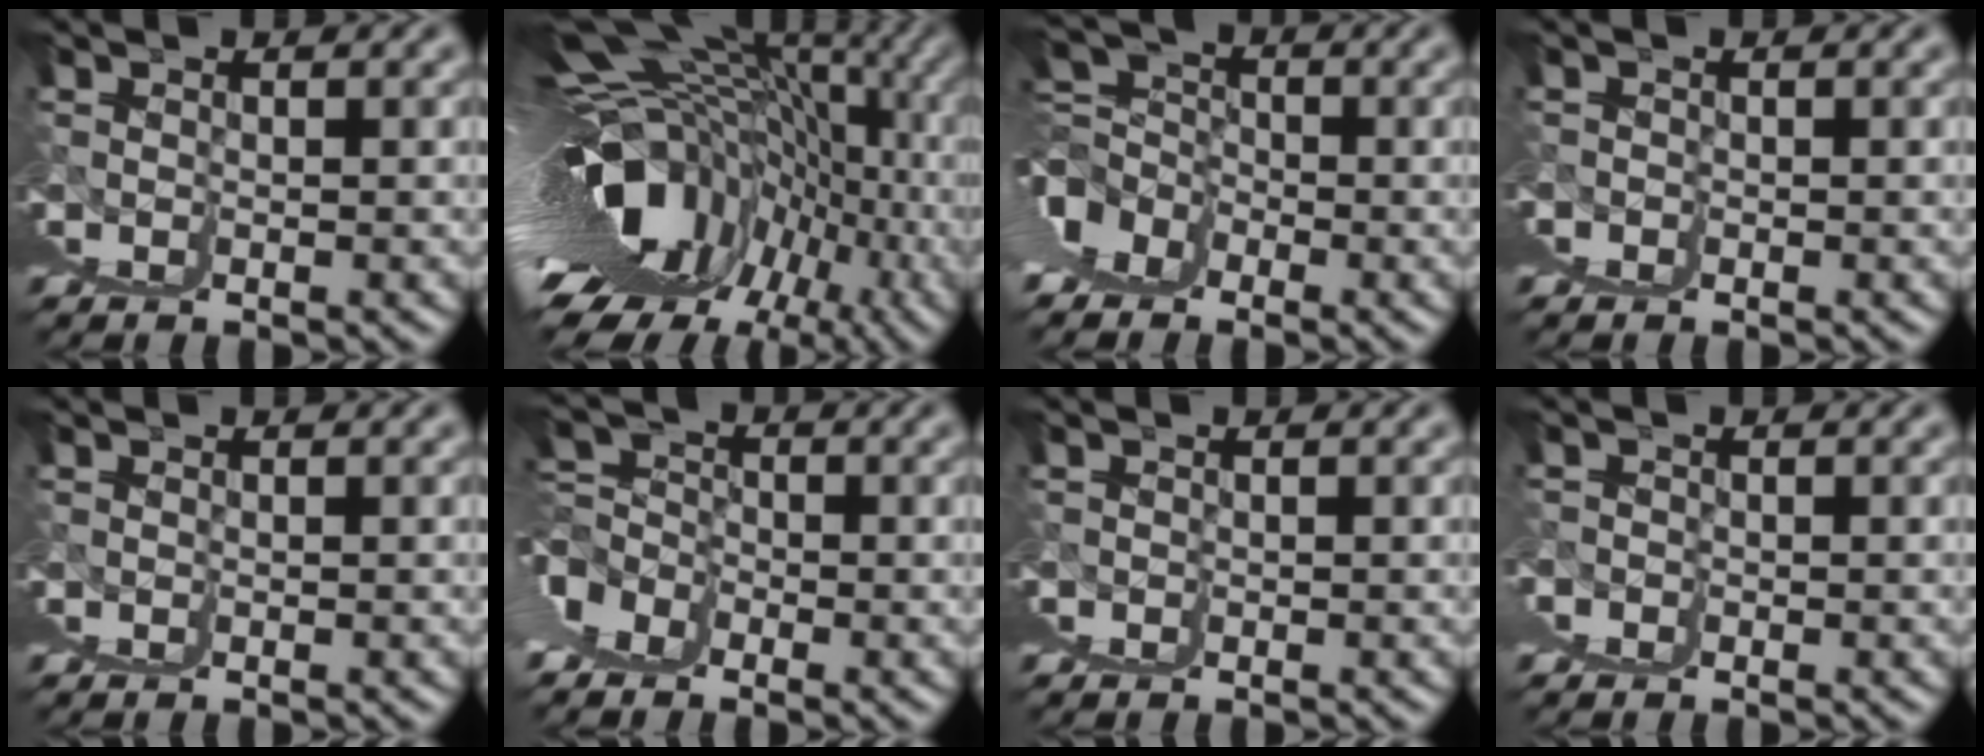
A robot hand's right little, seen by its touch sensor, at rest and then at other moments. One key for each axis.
{"total": 14.2, "fx": 0.3, "fy": 4.9, "fz": 13.3, "tx": -0.146, "ty": 0.014, "tz": 0.016}
{"total": 4.0, "fx": 2.7, "fy": -1.7, "fz": 2.4, "tx": -0.017, "ty": 0.023, "tz": 0.043}
{"total": 2.3, "fx": 0.4, "fy": -2.2, "fz": -0.6, "tx": 0.013, "ty": 0.004, "tz": 0.010}
{"total": 0.0}
{"total": 3.3, "fx": 2.1, "fy": -2.5, "fz": 0.8, "tx": -0.005, "ty": 0.015, "tz": 0.036}
{"total": 1.1, "fx": 0.2, "fy": -1.0, "fz": -0.2, "tx": 0.007, "ty": 0.003, "tz": 0.003}
{"total": 3.7, "fx": 1.0, "fy": -3.3, "fz": -1.3, "tx": 0.028, "ty": 0.013, "tz": 0.019}